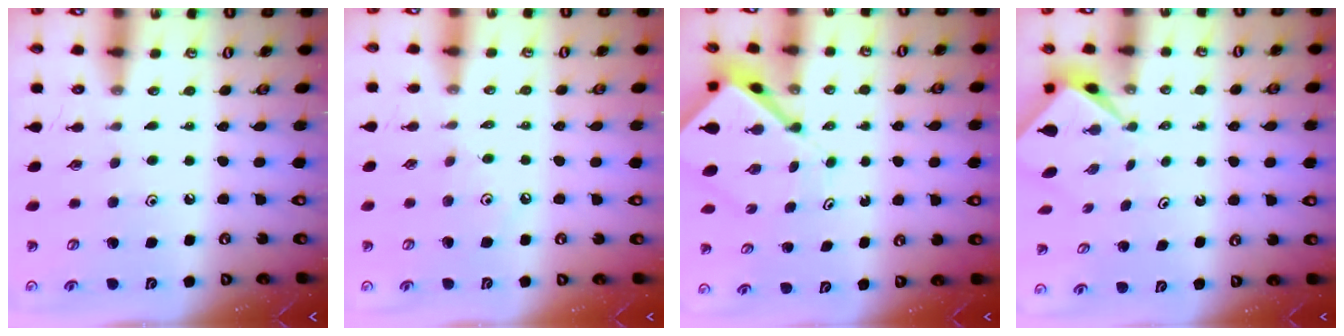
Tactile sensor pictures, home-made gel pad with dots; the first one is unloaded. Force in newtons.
{"total": 2.8, "press": 2.7, "slide": 0.6}
{"total": 6.8, "press": 6.8, "slide": 0.4}
{"total": 2.2, "press": 2.2, "slide": 0.2}